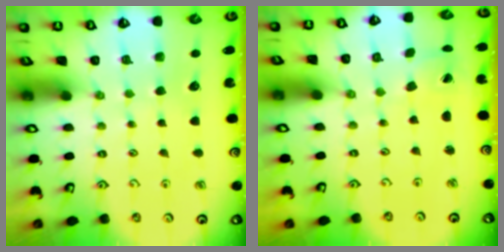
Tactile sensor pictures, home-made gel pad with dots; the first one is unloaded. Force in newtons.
{"total": 0.8, "press": 0.8, "slide": 0.0}